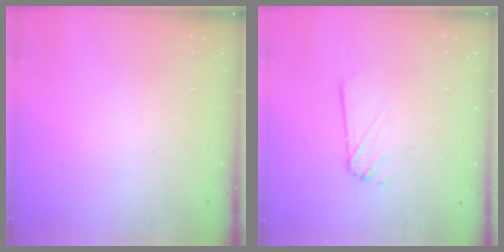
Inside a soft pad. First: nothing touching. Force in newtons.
{"total": 2.2, "press": 2.2, "slide": 0.1}